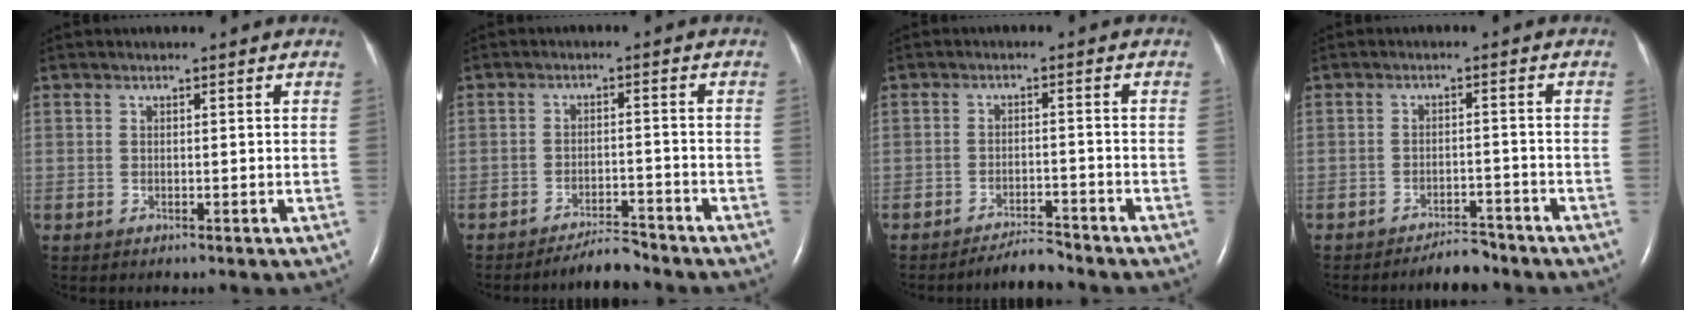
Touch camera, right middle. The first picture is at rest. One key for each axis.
{"total": 3.6, "fx": -3.6, "fy": 0.0, "fz": 0.6, "tx": -0.012, "ty": -0.014, "tz": -0.061}
{"total": 3.2, "fx": -3.2, "fy": -0.1, "fz": 0.4, "tx": -0.009, "ty": -0.016, "tz": -0.054}
{"total": 3.5, "fx": -3.3, "fy": 0.8, "fz": 0.8, "tx": -0.014, "ty": -0.005, "tz": -0.054}